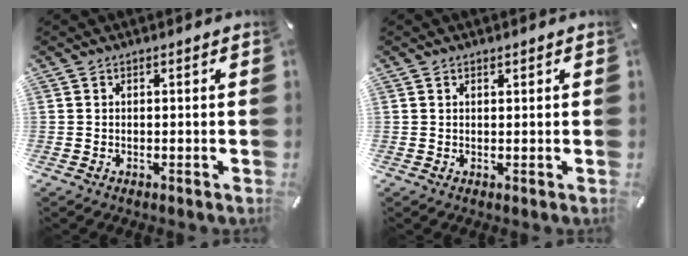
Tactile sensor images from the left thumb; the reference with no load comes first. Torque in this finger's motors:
{"motor_torque": [0.04, -0.40, -0.04, 0.17, -0.02]}